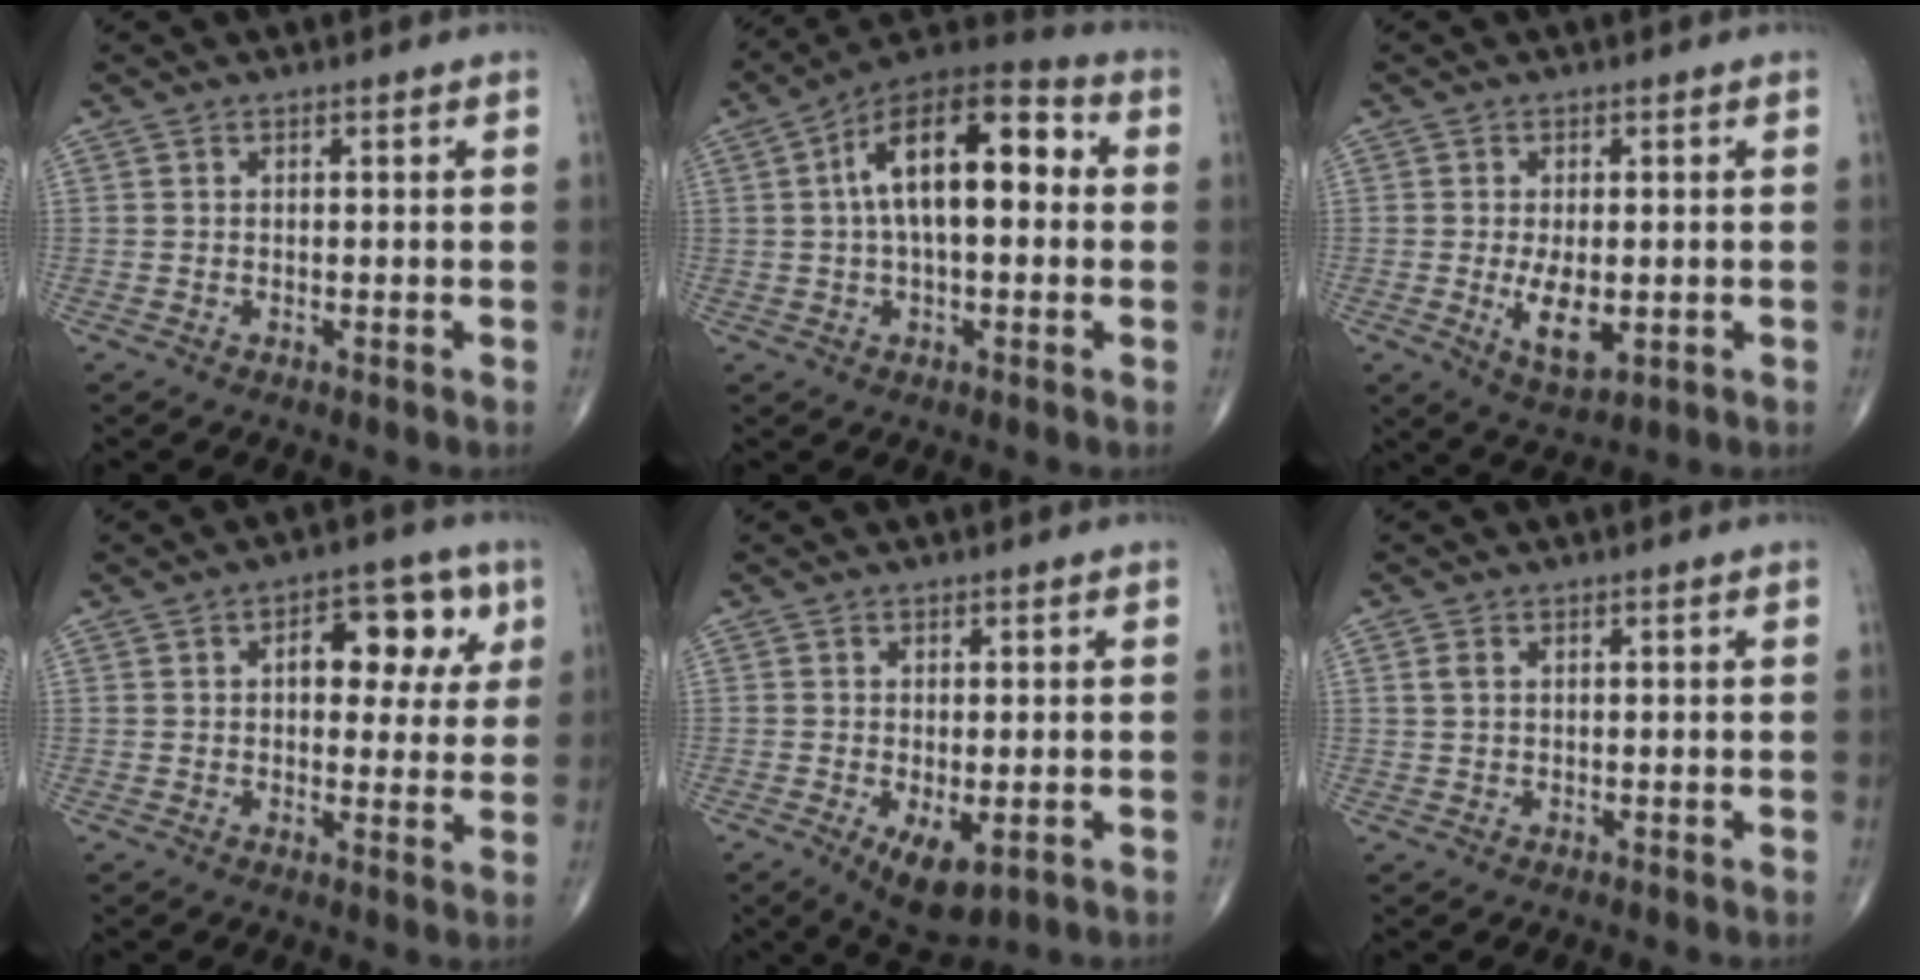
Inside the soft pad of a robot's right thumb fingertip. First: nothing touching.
{"total": 17.3, "force": [2.5, 8.3, 15.0], "torque": [-0.228, 0.042, 0.031]}
{"total": 6.7, "force": [-1.1, 3.2, 5.8], "torque": [-0.098, -0.014, -0.010]}
{"total": 11.1, "force": [3.2, 6.4, 8.5], "torque": [-0.070, 0.008, 0.039]}
{"total": 6.4, "force": [-2.1, 2.8, 5.3], "torque": [-0.085, -0.013, -0.023]}
{"total": 1.7, "force": [0.5, 1.1, 1.2], "torque": [-0.028, 0.004, 0.013]}